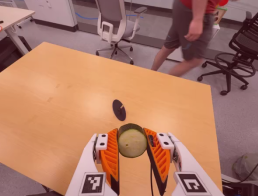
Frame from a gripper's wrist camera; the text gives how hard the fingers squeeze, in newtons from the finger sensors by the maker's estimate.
{"total": 11.3, "left": 10.8, "right": 11.8}